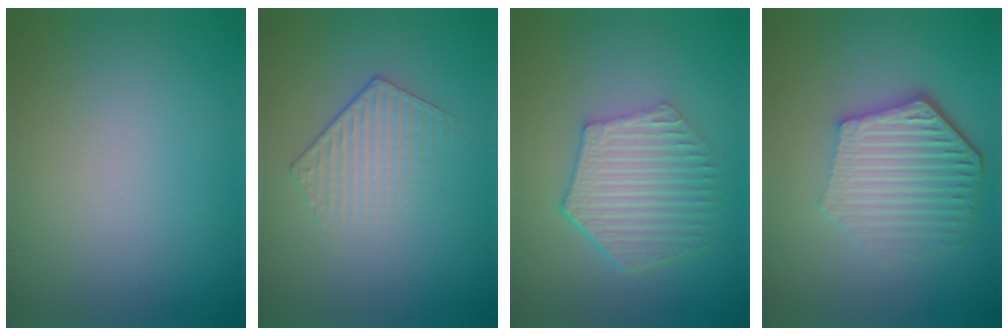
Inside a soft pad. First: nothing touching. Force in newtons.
{"total": 1.9, "press": 1.4, "slide": 1.3}
{"total": 5.8, "press": 4.3, "slide": 3.8}
{"total": 6.1, "press": 4.6, "slide": 4.0}